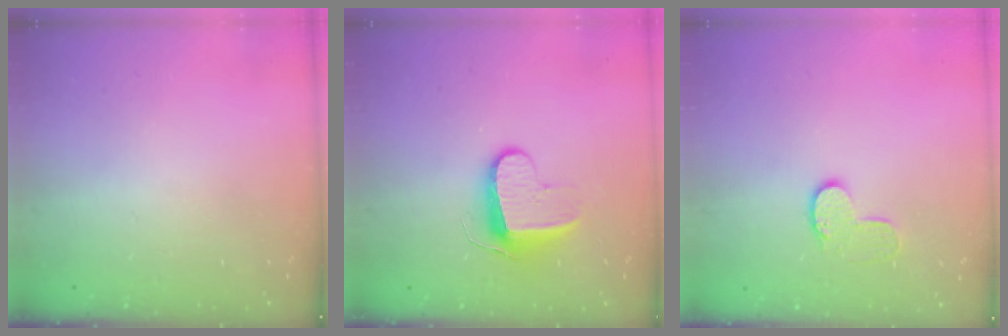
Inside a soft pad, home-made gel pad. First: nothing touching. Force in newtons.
{"total": 9.0, "press": 8.9, "slide": 0.7}
{"total": 7.4, "press": 7.4, "slide": 0.2}